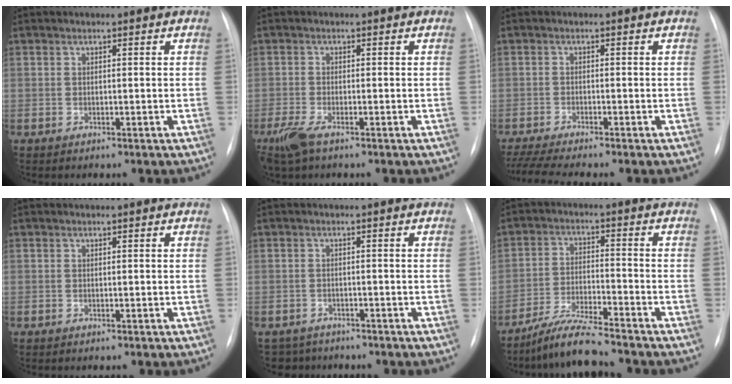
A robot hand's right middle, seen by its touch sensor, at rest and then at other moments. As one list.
[{"total": 4.0, "force": [-2.6, 1.0, 2.9], "torque": [-0.073, -0.012, -0.051]}, {"total": 7.1, "force": [-6.1, -0.4, 3.6], "torque": [-0.063, -0.016, -0.102]}, {"total": 0.0}, {"total": 4.0, "force": [-3.5, 1.8, -0.6], "torque": [0.008, -0.001, -0.055]}, {"total": 7.8, "force": [-6.9, -0.1, 3.6], "torque": [-0.072, -0.022, -0.127]}]